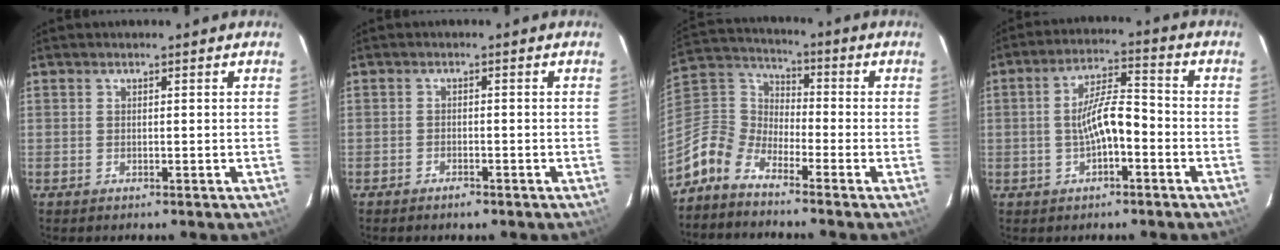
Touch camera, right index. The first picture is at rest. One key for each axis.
{"total": 1.9, "fx": -1.5, "fy": 0.8, "fz": 0.8, "tx": -0.020, "ty": 0.001, "tz": -0.028}
{"total": 9.1, "fx": -7.8, "fy": 3.8, "fz": 2.9, "tx": -0.067, "ty": 0.021, "tz": -0.181}
{"total": 7.6, "fx": -2.1, "fy": 2.3, "fz": 6.9, "tx": -0.128, "ty": 0.016, "tz": -0.031}